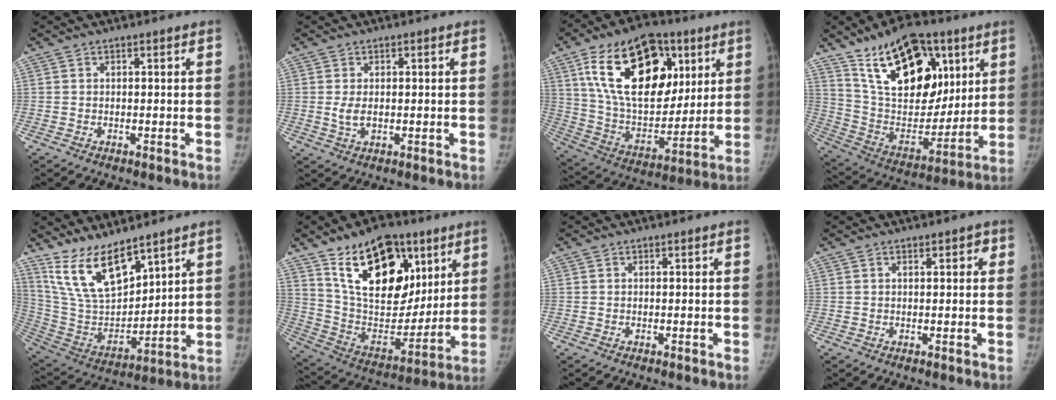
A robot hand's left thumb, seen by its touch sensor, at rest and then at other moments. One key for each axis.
{"total": 2.9, "fx": 0.0, "fy": 1.7, "fz": 2.3, "tx": -0.047, "ty": -0.006, "tz": 0.003}
{"total": 27.1, "fx": 11.1, "fy": 16.2, "fz": 18.7, "tx": -0.294, "ty": -0.017, "tz": 0.194}
{"total": 25.5, "fx": 12.6, "fy": 14.2, "fz": 17.0, "tx": -0.241, "ty": -0.034, "tz": 0.226}
{"total": 15.2, "fx": 11.2, "fy": 5.7, "fz": 8.5, "tx": -0.128, "ty": -0.068, "tz": 0.235}
{"total": 25.0, "fx": 12.8, "fy": 14.5, "fz": 15.9, "tx": -0.217, "ty": -0.043, "tz": 0.229}
{"total": 0.0}
{"total": 1.9, "fx": 0.8, "fy": 0.9, "fz": 1.4, "tx": -0.009, "ty": 0.001, "tz": 0.008}